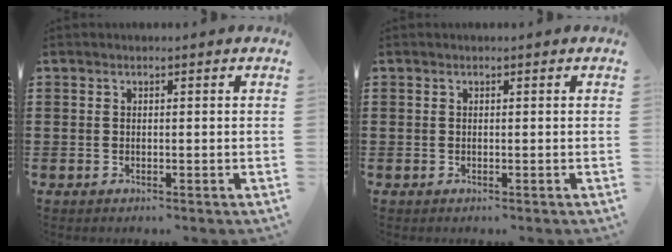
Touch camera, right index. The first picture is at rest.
{"total": 0.0}